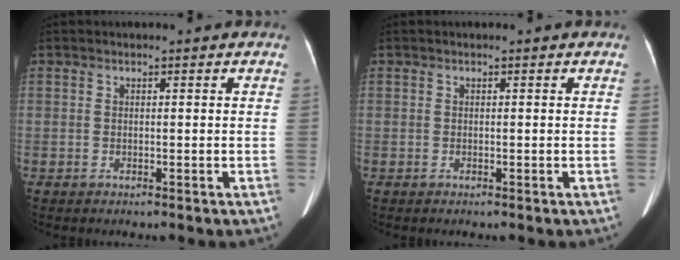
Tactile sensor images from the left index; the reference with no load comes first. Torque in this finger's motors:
{"motor_torque": [0.03, 0.10, 0.00, 0.01]}